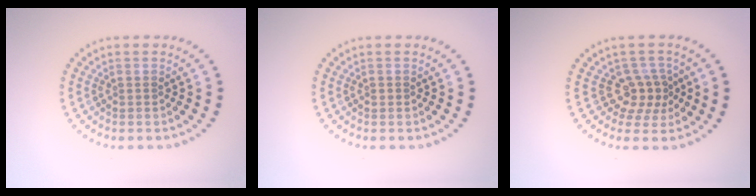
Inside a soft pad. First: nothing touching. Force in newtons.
{"total": 0.5, "press": 0.5, "slide": 0.1}
{"total": 2.7, "press": 2.2, "slide": 1.6}